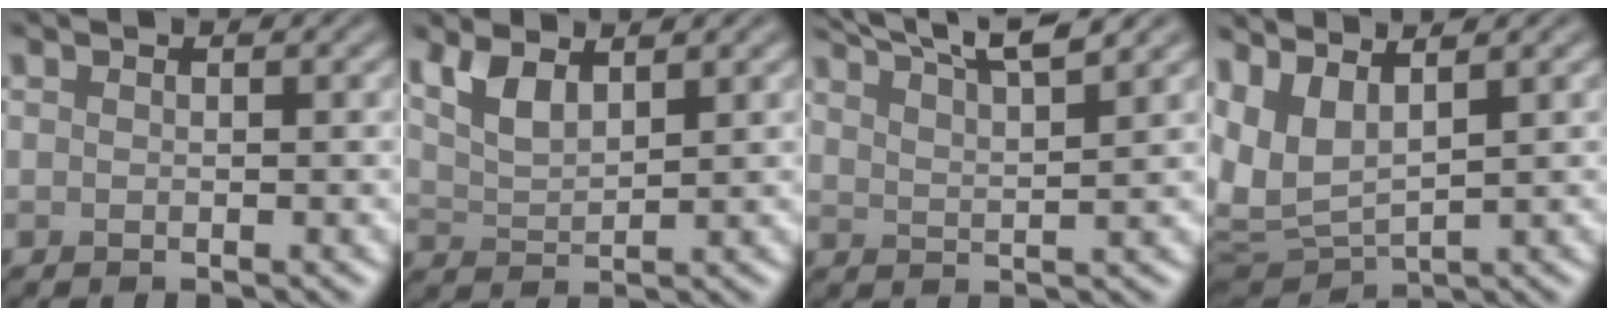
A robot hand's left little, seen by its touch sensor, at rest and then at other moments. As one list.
[{"total": 3.5, "force": [2.3, 1.3, 2.3], "torque": [-0.054, 0.000, 0.048]}, {"total": 7.5, "force": [6.0, 1.5, 4.2], "torque": [-0.046, 0.022, 0.065]}, {"total": 5.9, "force": [2.4, 2.7, 4.6], "torque": [-0.117, 0.001, 0.051]}]